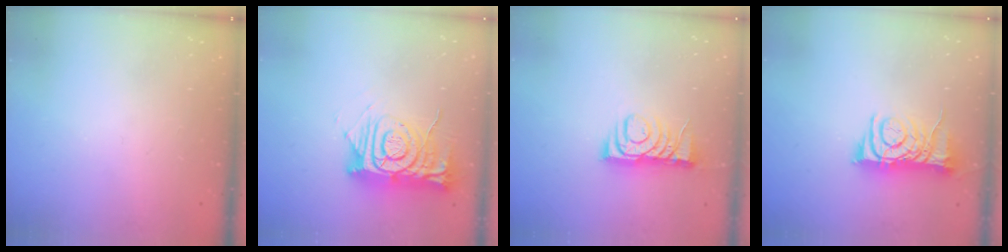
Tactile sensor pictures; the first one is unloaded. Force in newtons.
{"total": 13.6, "press": 13.5, "slide": 1.3}
{"total": 7.4, "press": 7.4, "slide": 0.1}
{"total": 8.8, "press": 8.8, "slide": 0.3}